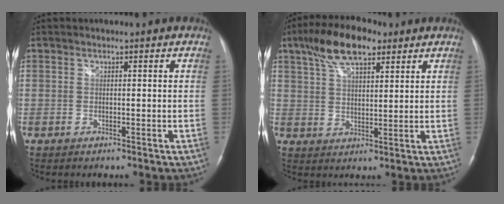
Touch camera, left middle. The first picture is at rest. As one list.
[{"total": 10.4, "force": [6.6, 3.8, 7.2], "torque": [-0.137, 0.022, 0.119]}]